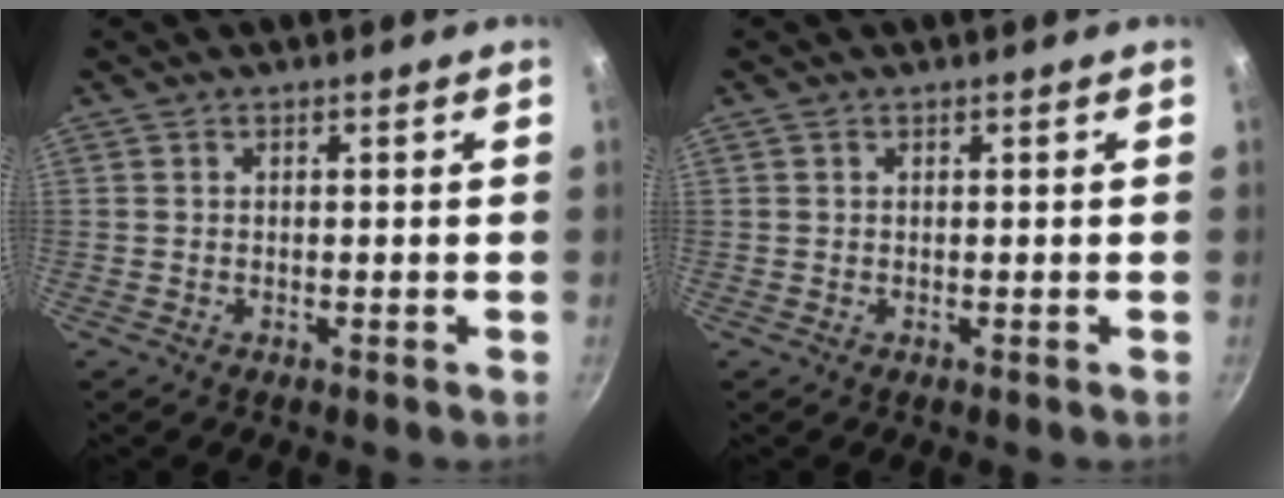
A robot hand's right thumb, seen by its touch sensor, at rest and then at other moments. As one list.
[{"total": 0.0}]